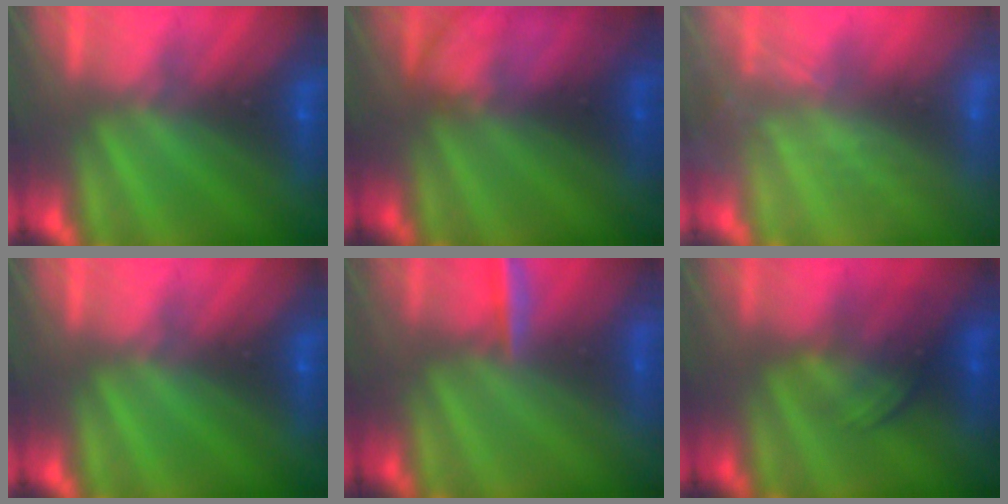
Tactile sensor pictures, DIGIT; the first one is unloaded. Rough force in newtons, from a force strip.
{"total": 2.3}
{"total": 2.2}
{"total": 0.0}
{"total": 3.1}
{"total": 1.8}